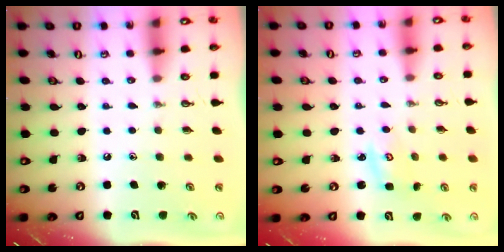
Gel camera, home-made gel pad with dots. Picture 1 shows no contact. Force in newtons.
{"total": 2.9, "press": 2.9, "slide": 0.3}